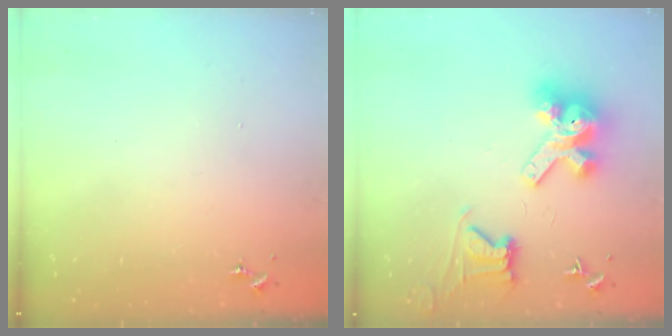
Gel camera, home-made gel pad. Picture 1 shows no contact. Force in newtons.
{"total": 13.5, "press": 13.4, "slide": 1.7}